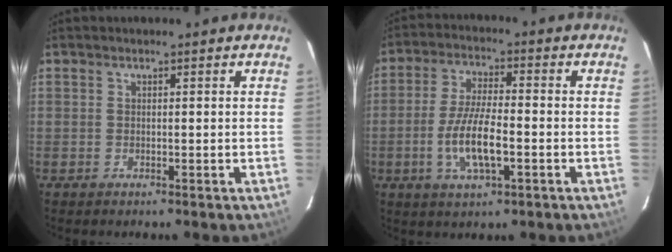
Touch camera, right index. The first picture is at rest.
{"total": 9.5, "force": [-2.8, 2.8, 8.6], "torque": [-0.173, -0.006, -0.051]}